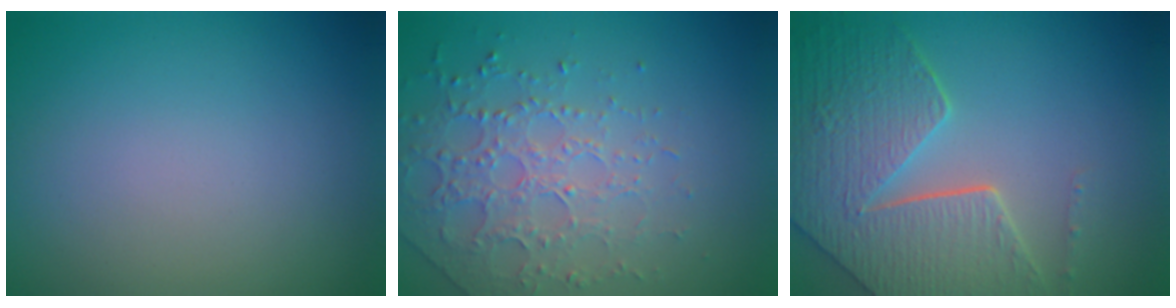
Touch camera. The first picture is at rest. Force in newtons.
{"total": 3.0, "press": 2.8, "slide": 1.1}
{"total": 8.4, "press": 6.1, "slide": 5.8}